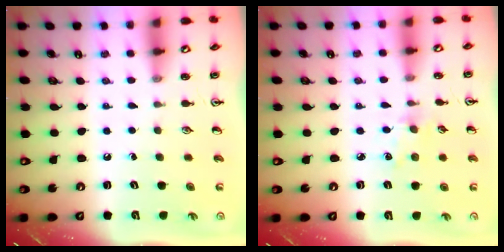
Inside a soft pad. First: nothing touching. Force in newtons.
{"total": 3.0, "press": 3.0, "slide": 0.4}